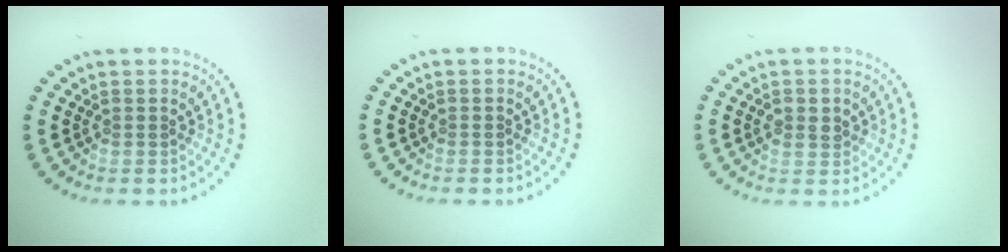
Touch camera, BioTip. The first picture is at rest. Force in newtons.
{"total": 0.0}
{"total": 1.7, "press": 1.7, "slide": 0.1}